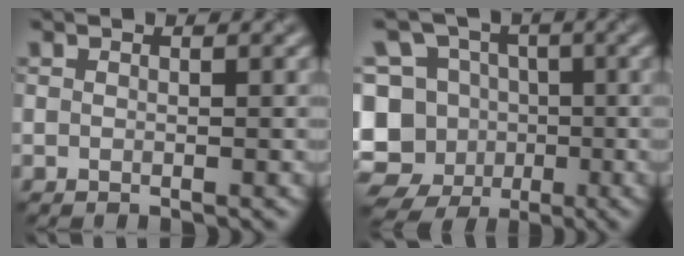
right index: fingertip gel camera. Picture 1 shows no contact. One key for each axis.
{"total": 13.5, "fx": -4.8, "fy": 11.8, "fz": 4.5, "tx": -0.093, "ty": 0.005, "tz": -0.087}